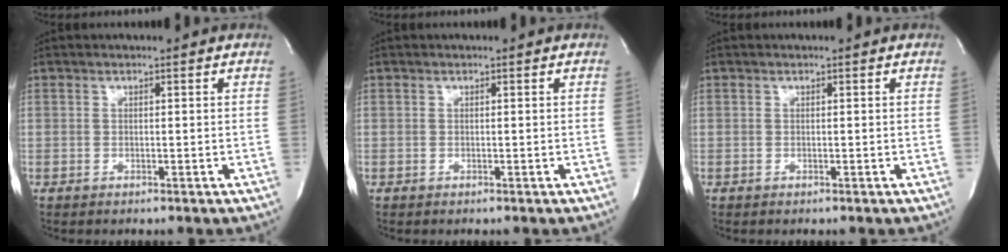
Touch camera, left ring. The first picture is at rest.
{"total": 0.0}
{"total": 0.0}